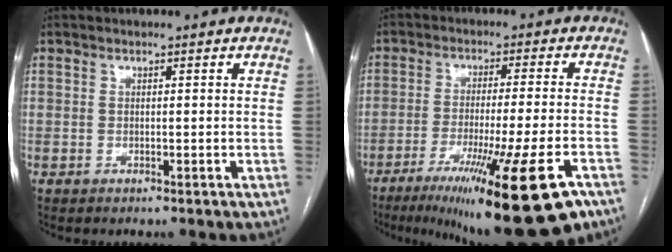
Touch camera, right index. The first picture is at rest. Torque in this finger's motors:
{"motor_torque": [1.80, -0.34, 1.05, 0.21]}